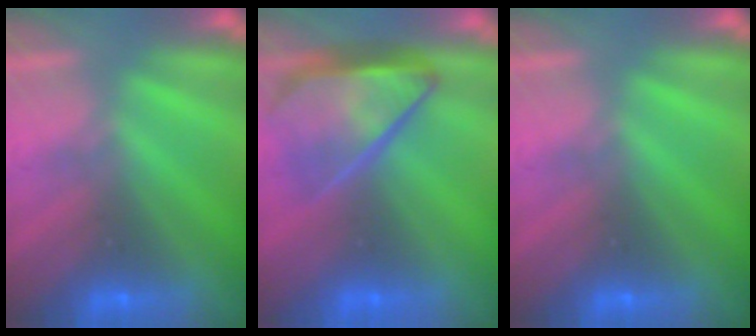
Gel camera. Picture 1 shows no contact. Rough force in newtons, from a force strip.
{"total": 3.8}
{"total": 0.0}